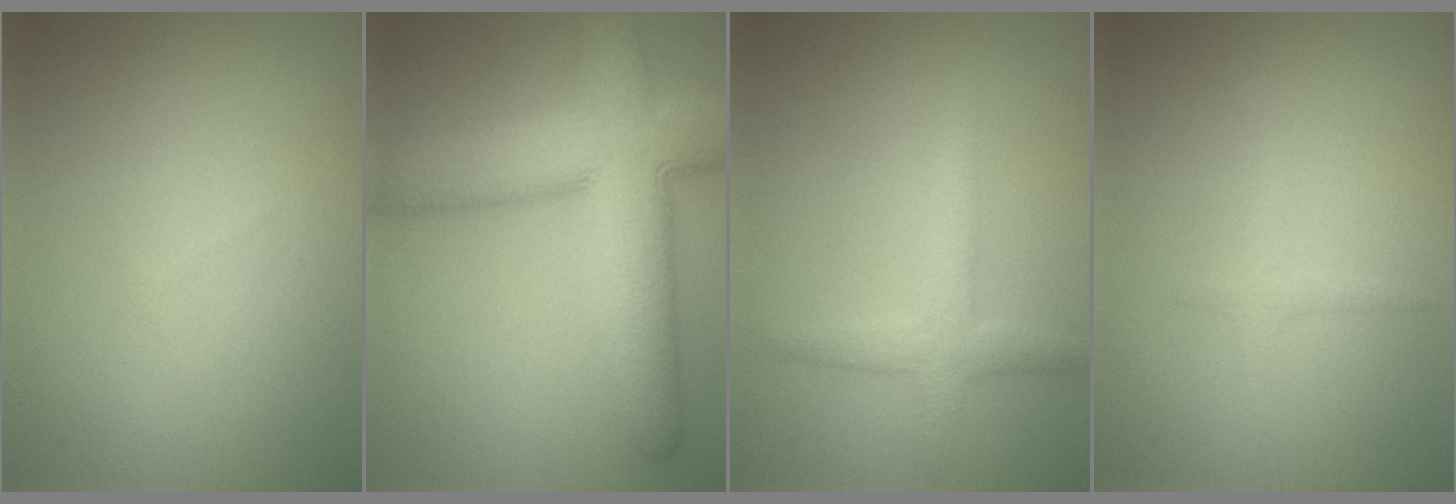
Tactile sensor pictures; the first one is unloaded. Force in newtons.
{"total": 10.0, "press": 10.0, "slide": 0.4}
{"total": 2.7, "press": 2.7, "slide": 0.0}
{"total": 0.8, "press": 0.8, "slide": 0.1}